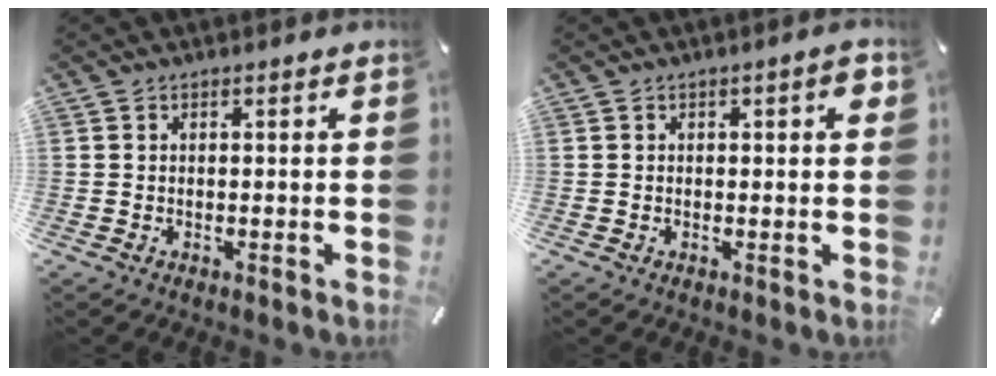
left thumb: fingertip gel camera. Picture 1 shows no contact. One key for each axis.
{"total": 2.9, "fx": 0.6, "fy": 1.0, "fz": 2.7, "tx": -0.036, "ty": 0.002, "tz": 0.004}